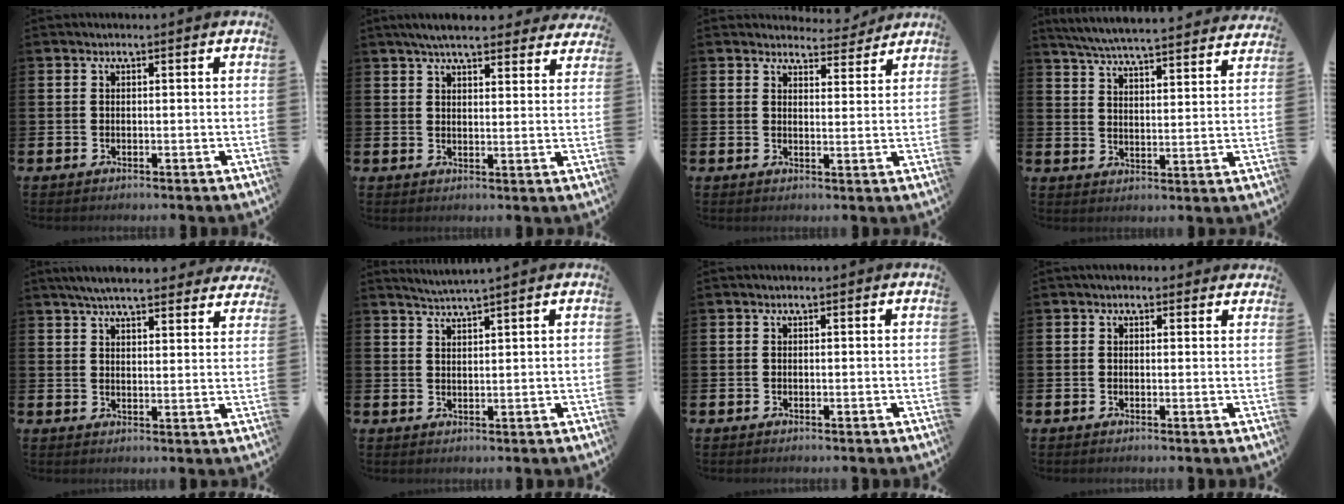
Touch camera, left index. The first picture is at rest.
{"total": 5.7, "force": [5.3, 1.1, 2.0], "torque": [-0.042, -0.020, 0.093]}
{"total": 4.2, "force": [4.0, 1.0, -0.1], "torque": [0.009, -0.029, 0.069]}
{"total": 6.3, "force": [6.1, 0.3, 1.5], "torque": [-0.055, -0.044, 0.107]}
{"total": 5.9, "force": [5.6, 0.8, 1.7], "torque": [-0.039, -0.025, 0.099]}
{"total": 2.4, "force": [2.4, -0.7, 0.1], "torque": [-0.011, -0.007, 0.044]}
{"total": 0.0}
{"total": 1.3, "force": [1.1, 0.6, 0.2], "torque": [0.006, 0.002, 0.018]}